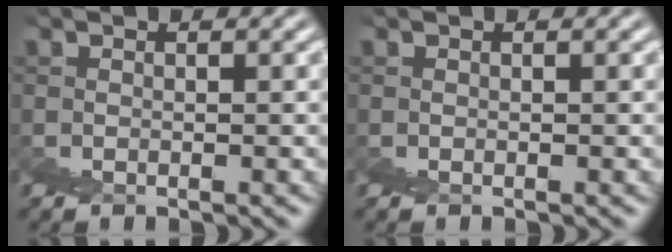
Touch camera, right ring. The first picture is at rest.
{"total": 0.0}